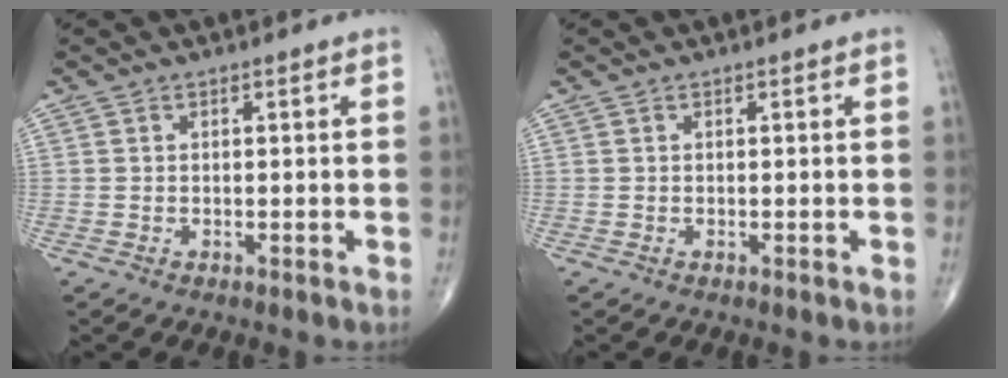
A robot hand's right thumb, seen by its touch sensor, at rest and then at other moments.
{"total": 0.0}